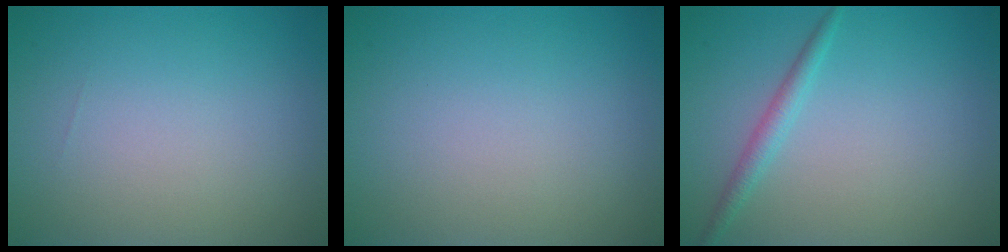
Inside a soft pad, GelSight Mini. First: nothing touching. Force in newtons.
{"total": 0.0}
{"total": 1.6, "press": 1.6, "slide": 0.1}